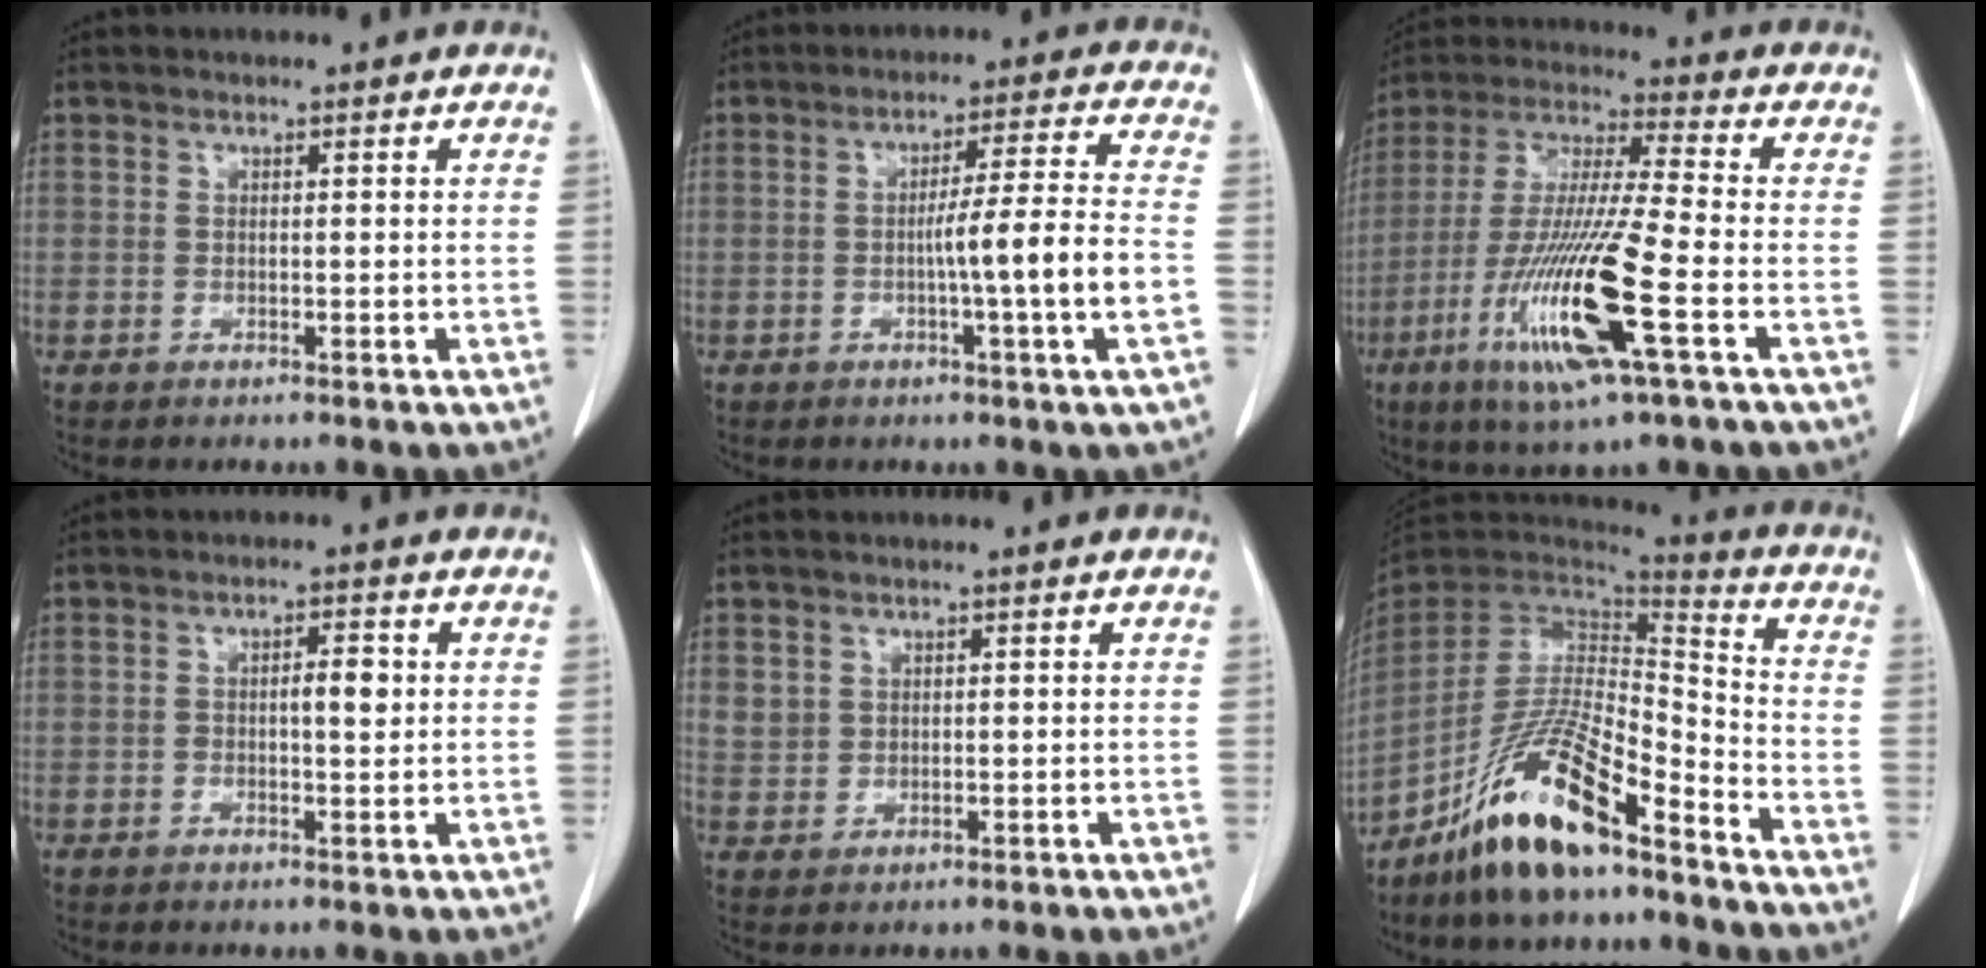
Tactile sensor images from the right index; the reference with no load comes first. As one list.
[{"total": 9.3, "force": [-2.2, -1.3, 8.9], "torque": [-0.139, 0.000, -0.034]}, {"total": 17.4, "force": [-6.3, 0.5, 16.2], "torque": [-0.336, -0.025, -0.119]}, {"total": 3.5, "force": [0.3, 1.2, 3.3], "torque": [-0.051, 0.004, 0.003]}, {"total": 2.6, "force": [1.1, 2.3, 0.5], "torque": [-0.003, 0.002, 0.025]}, {"total": 15.2, "force": [-10.3, 2.9, 10.8], "torque": [-0.208, 0.002, -0.189]}]